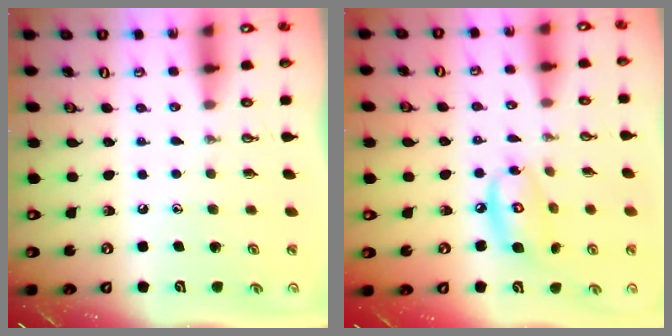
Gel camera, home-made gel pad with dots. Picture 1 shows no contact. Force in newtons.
{"total": 10.2, "press": 10.2, "slide": 0.9}